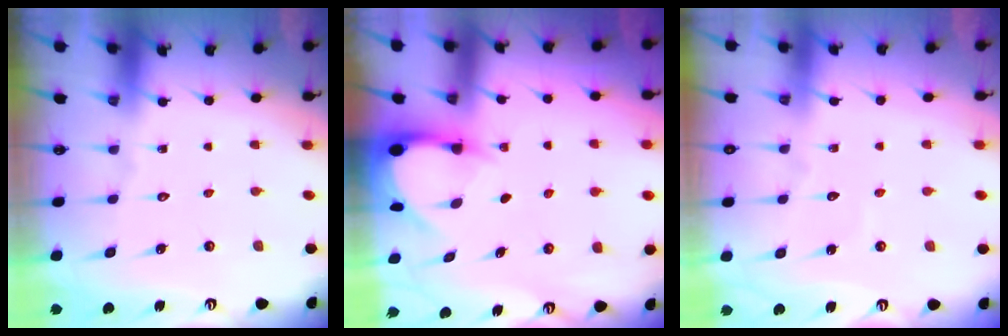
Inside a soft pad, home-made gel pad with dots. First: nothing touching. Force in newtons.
{"total": 3.1, "press": 3.1, "slide": 0.2}
{"total": 2.1, "press": 2.1, "slide": 0.2}